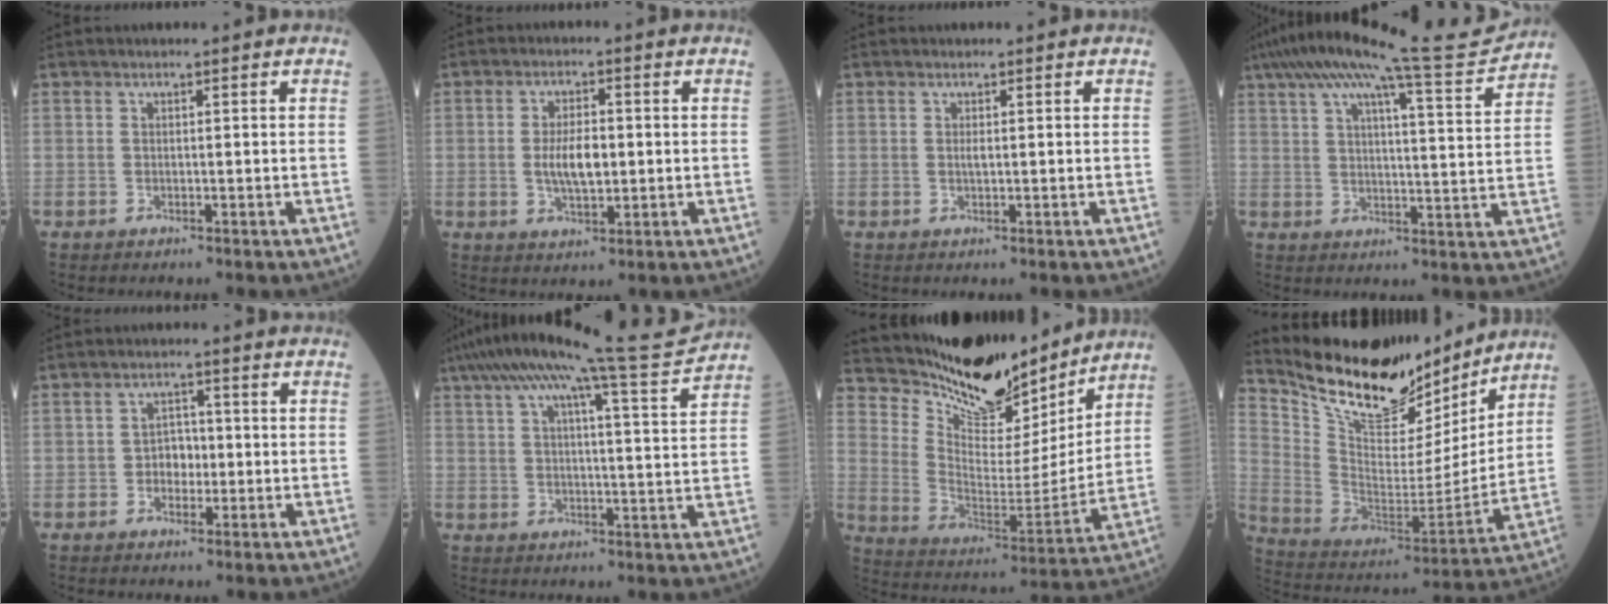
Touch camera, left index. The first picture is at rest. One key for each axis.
{"total": 5.6, "fx": -0.2, "fy": 2.2, "fz": 5.2, "tx": -0.106, "ty": 0.001, "tz": -0.001}
{"total": 0.7, "fx": 0.2, "fy": 0.2, "fz": 0.6, "tx": -0.017, "ty": -0.002, "tz": 0.003}
{"total": 16.3, "fx": 14.3, "fy": -0.8, "fz": 7.7, "tx": -0.131, "ty": -0.007, "tz": 0.200}
{"total": 3.2, "fx": -0.6, "fy": 2.3, "fz": 2.2, "tx": -0.031, "ty": 0.009, "tz": -0.012}
{"total": 14.5, "fx": 12.5, "fy": -2.1, "fz": 7.0, "tx": -0.118, "ty": -0.015, "tz": 0.173}
{"total": 15.8, "fx": 14.6, "fy": 3.9, "fz": 4.7, "tx": -0.099, "ty": -0.028, "tz": 0.244}
{"total": 20.0, "fx": 17.8, "fy": 5.3, "fz": 7.4, "tx": -0.144, "ty": -0.027, "tz": 0.298}